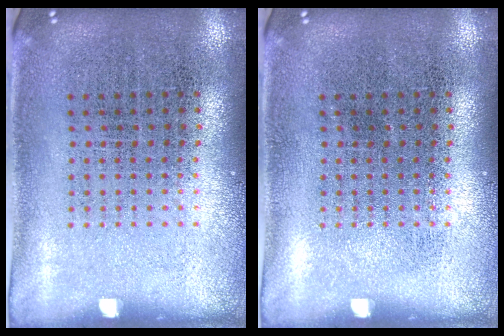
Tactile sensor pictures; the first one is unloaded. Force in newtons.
{"total": 0.0}